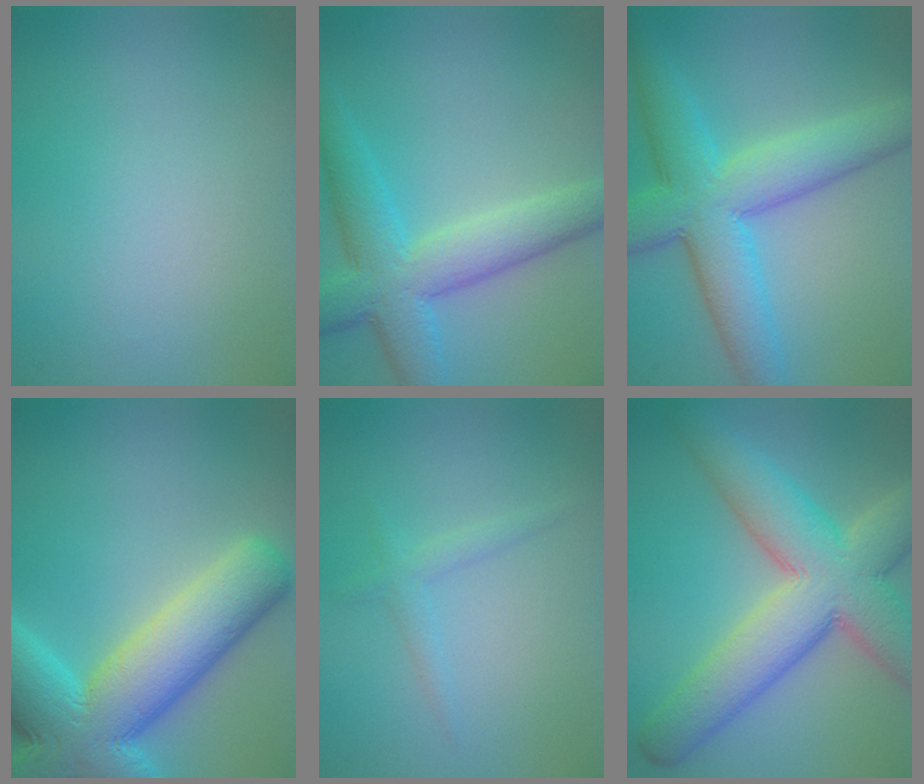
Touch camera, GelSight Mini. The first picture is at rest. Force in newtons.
{"total": 6.5, "press": 6.5, "slide": 0.1}
{"total": 8.3, "press": 8.3, "slide": 0.1}
{"total": 12.5, "press": 12.5, "slide": 0.5}
{"total": 1.3, "press": 1.3, "slide": 0.1}
{"total": 10.2, "press": 10.2, "slide": 0.8}